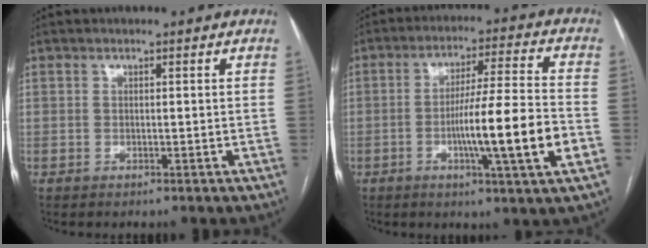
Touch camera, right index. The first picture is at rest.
{"total": 14.0, "force": [-3.6, -0.6, 13.5], "torque": [-0.226, -0.006, -0.064]}